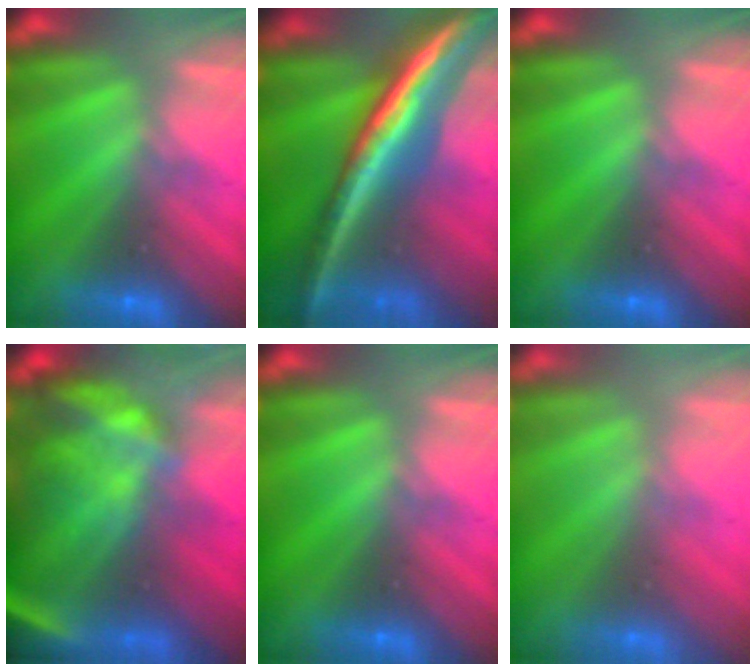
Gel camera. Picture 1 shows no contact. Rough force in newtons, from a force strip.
{"total": 5.8}
{"total": 0.0}
{"total": 11.8}
{"total": 0.0}
{"total": 2.6}